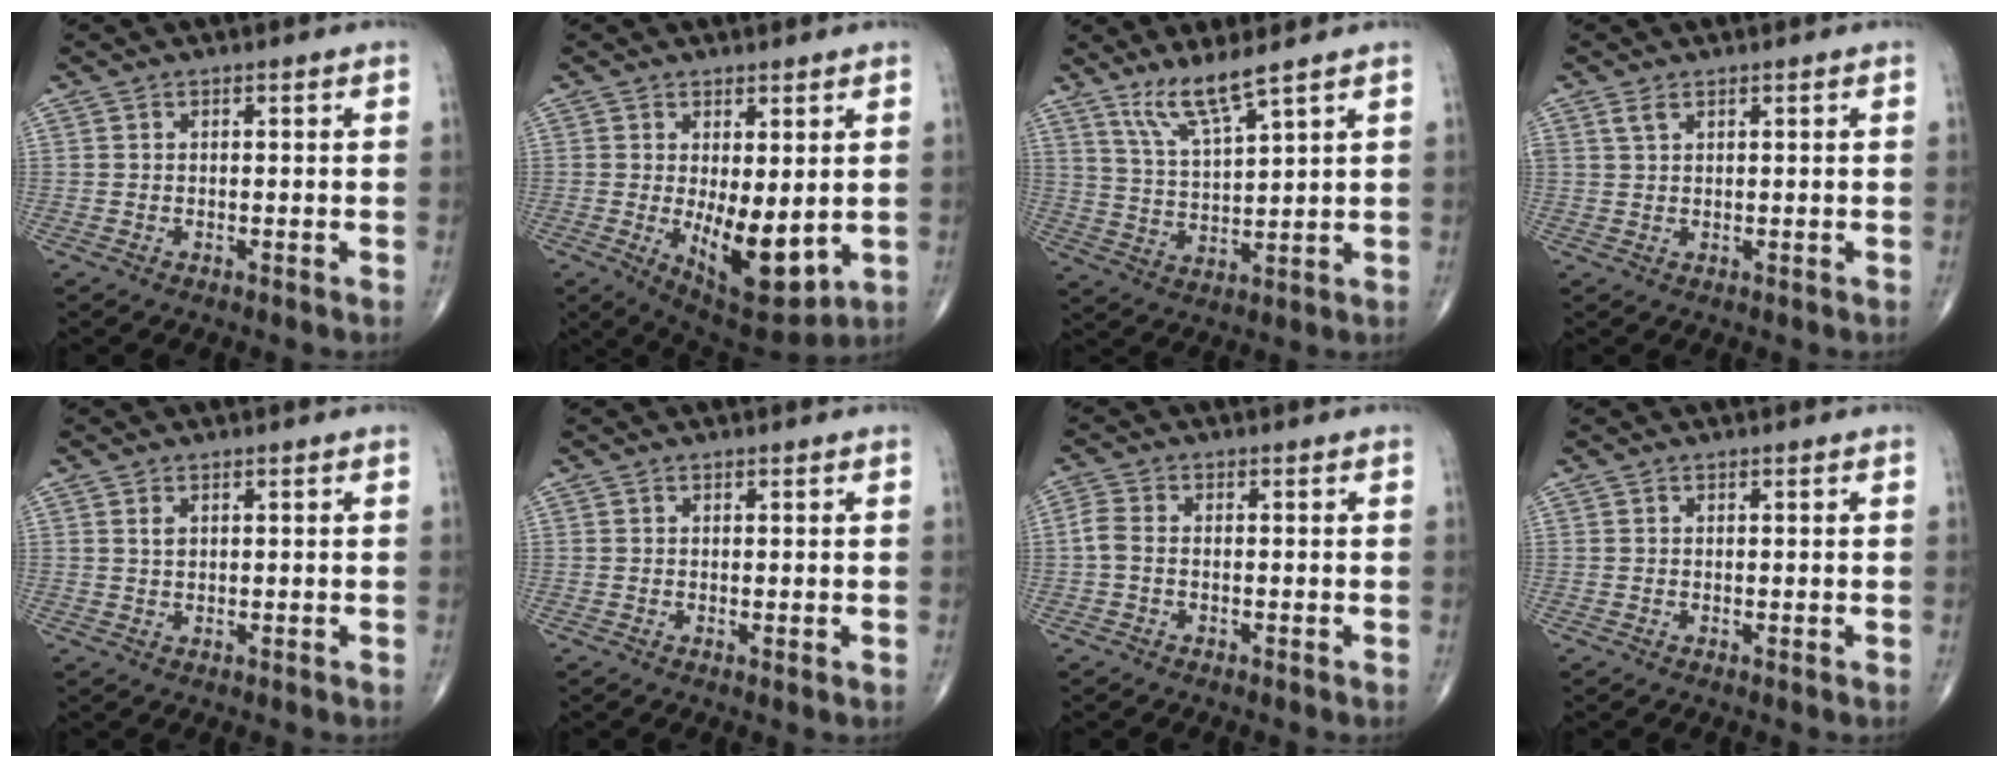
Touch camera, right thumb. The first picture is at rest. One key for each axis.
{"total": 11.6, "fx": -1.1, "fy": 5.0, "fz": 10.4, "tx": -0.140, "ty": -0.028, "tz": 0.003}
{"total": 7.5, "fx": 5.7, "fy": 0.4, "fz": 4.9, "tx": -0.100, "ty": -0.045, "tz": 0.122}
{"total": 1.6, "fx": 1.0, "fy": 0.7, "fz": 1.0, "tx": -0.021, "ty": 0.003, "tz": 0.024}
{"total": 1.4, "fx": 0.6, "fy": 0.9, "fz": 1.0, "tx": -0.017, "ty": 0.000, "tz": 0.014}
{"total": 0.5, "fx": 0.1, "fy": 0.1, "fz": 0.5, "tx": -0.011, "ty": -0.003, "tz": 0.000}
{"total": 2.7, "fx": -0.5, "fy": 1.7, "fz": 2.1, "tx": -0.051, "ty": 0.005, "tz": -0.018}
{"total": 0.0}